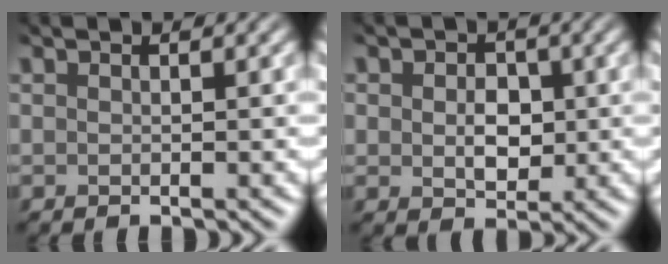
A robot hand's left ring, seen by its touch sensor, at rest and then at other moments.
{"total": 2.1, "force": [-1.4, 1.5, 0.6], "torque": [-0.034, -0.020, 0.006]}